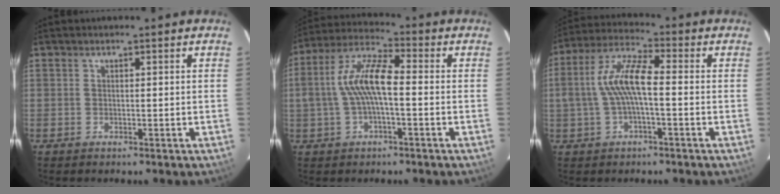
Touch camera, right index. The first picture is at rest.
{"total": 10.3, "force": [-0.7, 3.4, 9.7], "torque": [-0.199, 0.018, -0.013]}
{"total": 9.5, "force": [-0.7, 2.7, 9.0], "torque": [-0.187, 0.016, -0.011]}